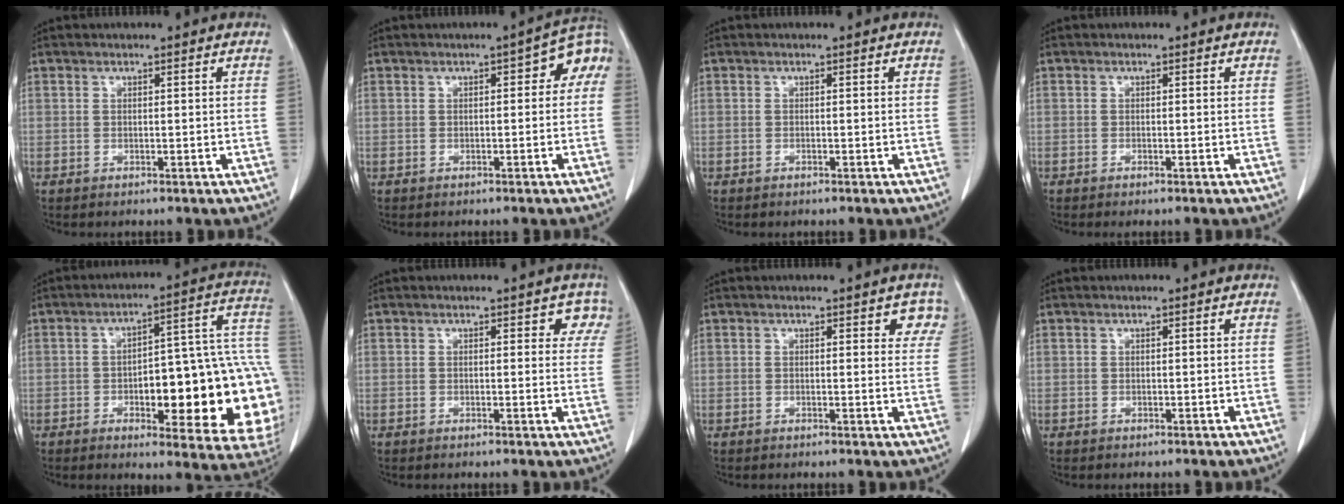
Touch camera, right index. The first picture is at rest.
{"total": 5.2, "force": [0.4, 2.2, 4.7], "torque": [-0.054, 0.024, 0.000]}
{"total": 0.0}
{"total": 0.6, "force": [-0.5, 0.0, 0.4], "torque": [-0.010, -0.001, -0.008]}
{"total": 24.3, "force": [-4.7, 6.5, 22.9], "torque": [-0.200, 0.039, -0.040]}
{"total": 2.9, "force": [1.8, 1.8, 1.5], "torque": [0.007, 0.001, 0.005]}
{"total": 3.9, "force": [2.2, 1.6, 2.8], "torque": [-0.016, -0.002, 0.013]}
{"total": 0.0}